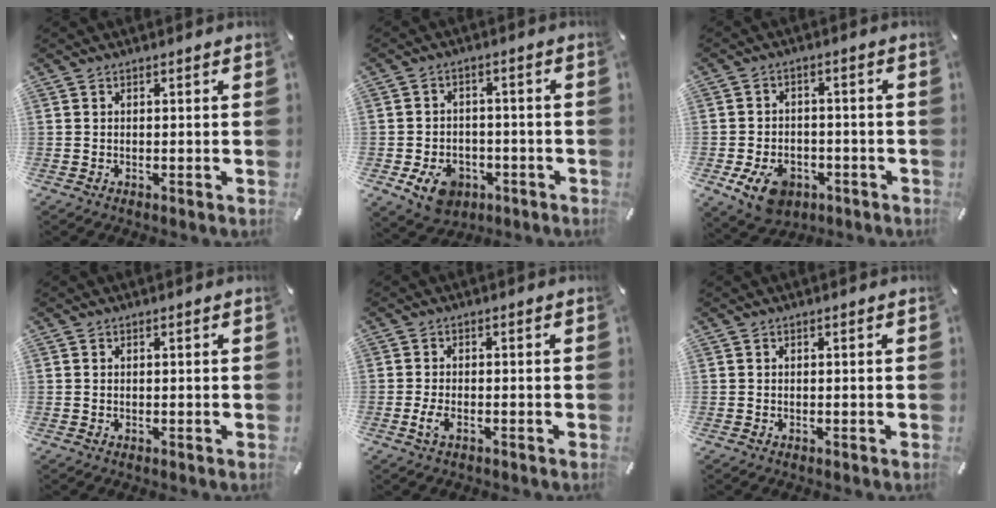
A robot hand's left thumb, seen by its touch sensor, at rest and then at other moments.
{"total": 8.5, "force": [-4.1, 6.2, 4.1], "torque": [-0.084, 0.019, -0.074]}
{"total": 9.1, "force": [-4.5, 6.2, 4.9], "torque": [-0.100, 0.017, -0.081]}
{"total": 0.0}
{"total": 3.0, "force": [-1.4, 1.1, 2.3], "torque": [-0.057, -0.003, -0.030]}
{"total": 0.0}